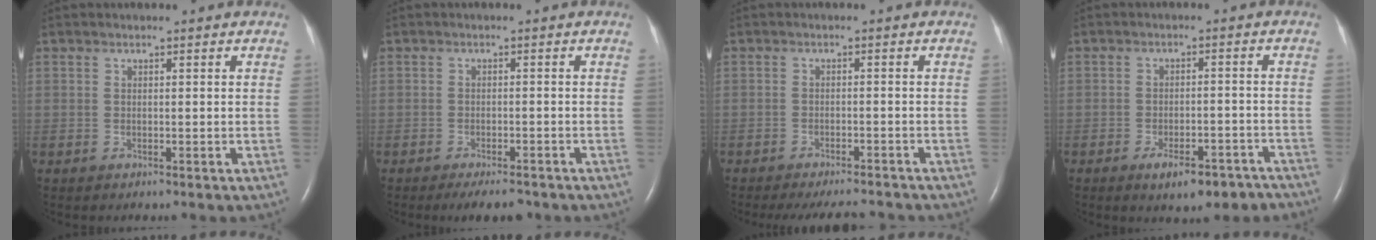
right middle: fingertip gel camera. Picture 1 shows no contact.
{"total": 4.7, "force": [-3.9, 1.0, 2.4], "torque": [-0.029, -0.006, -0.056]}
{"total": 9.3, "force": [-8.6, 1.3, 3.2], "torque": [-0.045, -0.011, -0.110]}
{"total": 7.6, "force": [-5.7, 2.5, 4.3], "torque": [-0.054, 0.001, -0.079]}